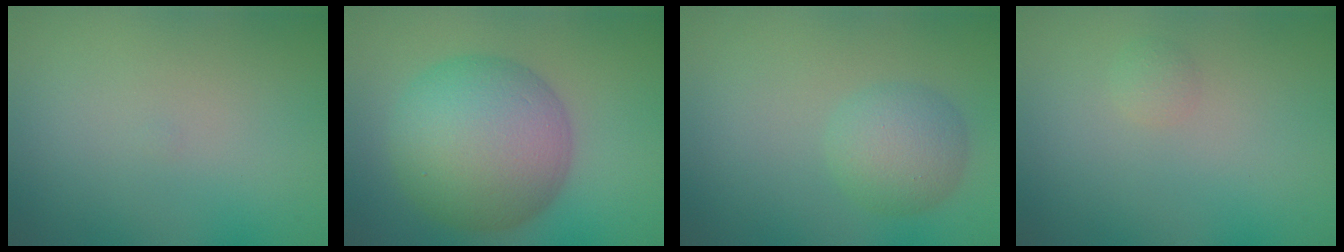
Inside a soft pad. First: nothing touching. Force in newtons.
{"total": 10.2, "press": 10.2, "slide": 0.2}
{"total": 3.5, "press": 3.4, "slide": 0.2}
{"total": 0.8, "press": 0.8, "slide": 0.0}